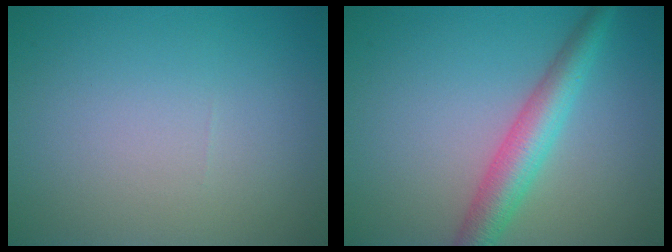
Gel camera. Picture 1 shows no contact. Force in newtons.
{"total": 4.5, "press": 4.5, "slide": 0.1}